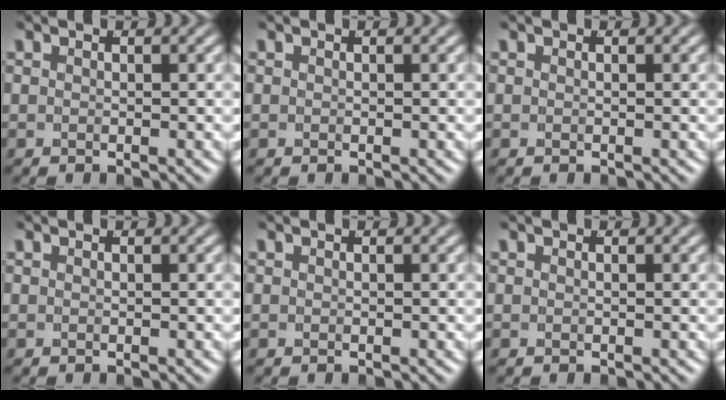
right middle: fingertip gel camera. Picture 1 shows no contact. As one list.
[{"total": 0.0}, {"total": 0.0}, {"total": 0.0}, {"total": 0.0}, {"total": 0.0}]